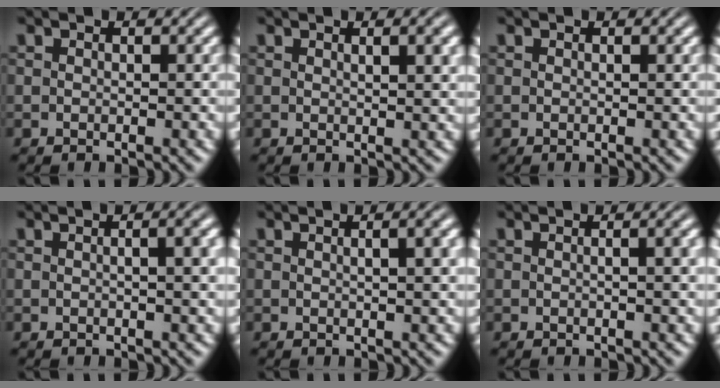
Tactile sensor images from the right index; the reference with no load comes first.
{"total": 1.5, "force": [0.7, -0.7, 1.1], "torque": [-0.013, 0.000, 0.015]}
{"total": 0.0}
{"total": 2.2, "force": [0.3, -0.1, 2.2], "torque": [-0.022, 0.011, 0.003]}
{"total": 2.0, "force": [0.5, -0.3, 1.9], "torque": [-0.019, 0.008, 0.007]}
{"total": 1.5, "force": [0.1, -0.2, 1.5], "torque": [-0.017, 0.008, -0.001]}